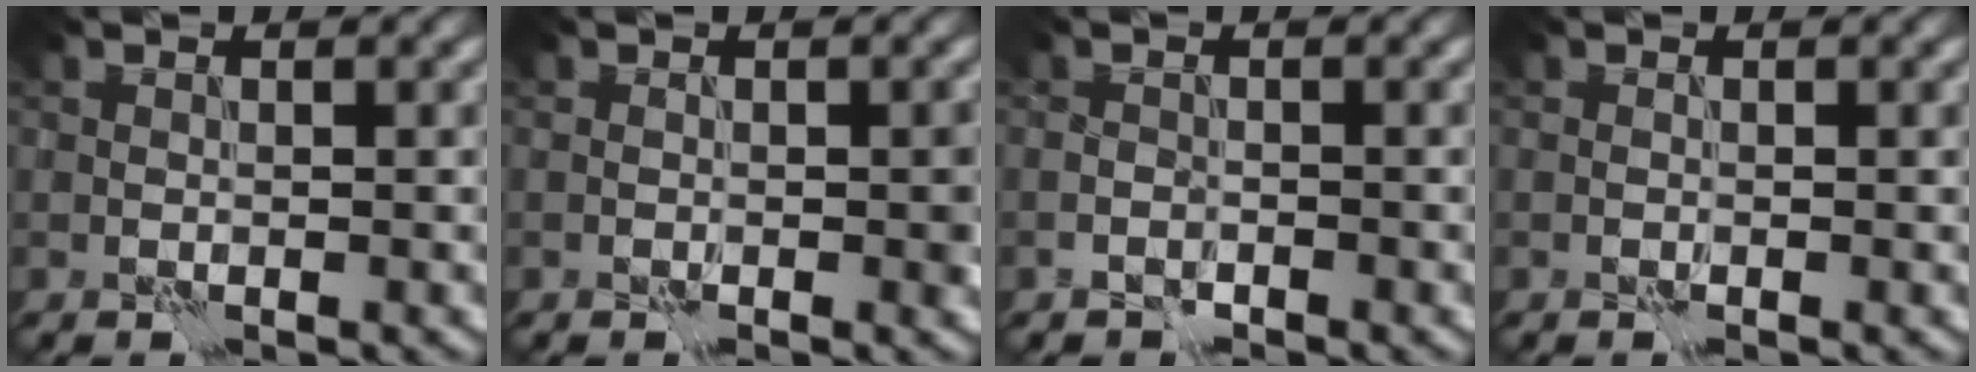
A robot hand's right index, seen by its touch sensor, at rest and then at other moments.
{"total": 1.2, "force": [-0.4, 0.5, 1.0], "torque": [-0.010, 0.000, -0.004]}
{"total": 0.9, "force": [-0.8, 0.3, 0.1], "torque": [-0.001, 0.004, -0.017]}
{"total": 0.0}